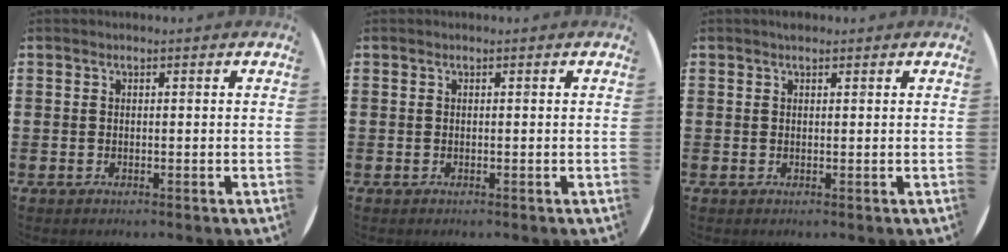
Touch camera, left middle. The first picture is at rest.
{"total": 0.0}
{"total": 0.6, "force": [0.5, 0.2, 0.1], "torque": [-0.003, 0.002, 0.011]}